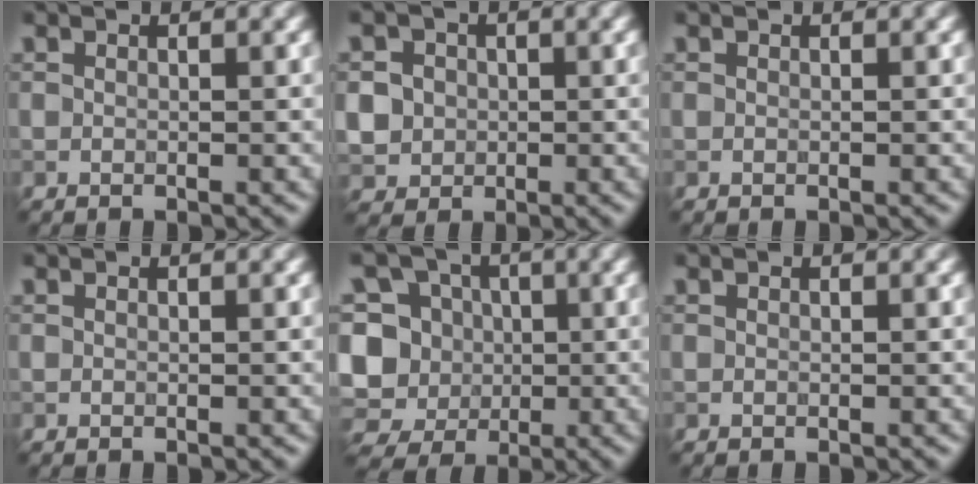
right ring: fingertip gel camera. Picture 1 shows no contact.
{"total": 4.6, "force": [0.1, 4.3, 1.5], "torque": [-0.028, 0.017, -0.005]}
{"total": 0.0}
{"total": 0.0}
{"total": 14.8, "force": [-1.4, 14.0, 4.7], "torque": [-0.141, 0.011, -0.044]}
{"total": 0.0}